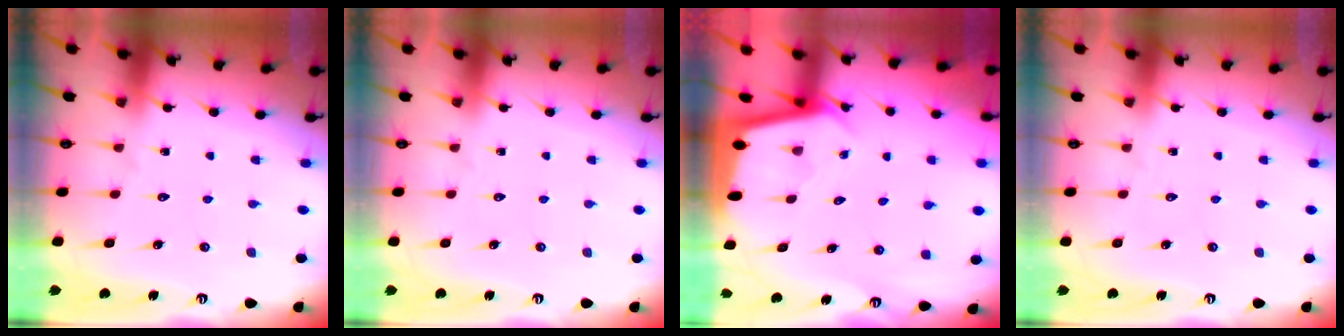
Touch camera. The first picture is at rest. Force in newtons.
{"total": 0.0}
{"total": 2.2, "press": 2.2, "slide": 0.1}
{"total": 0.0}